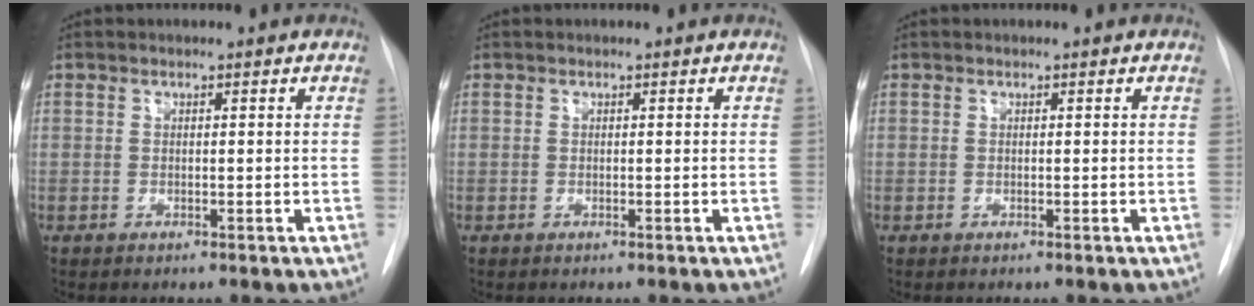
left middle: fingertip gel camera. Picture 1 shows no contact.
{"total": 0.0}
{"total": 0.0}